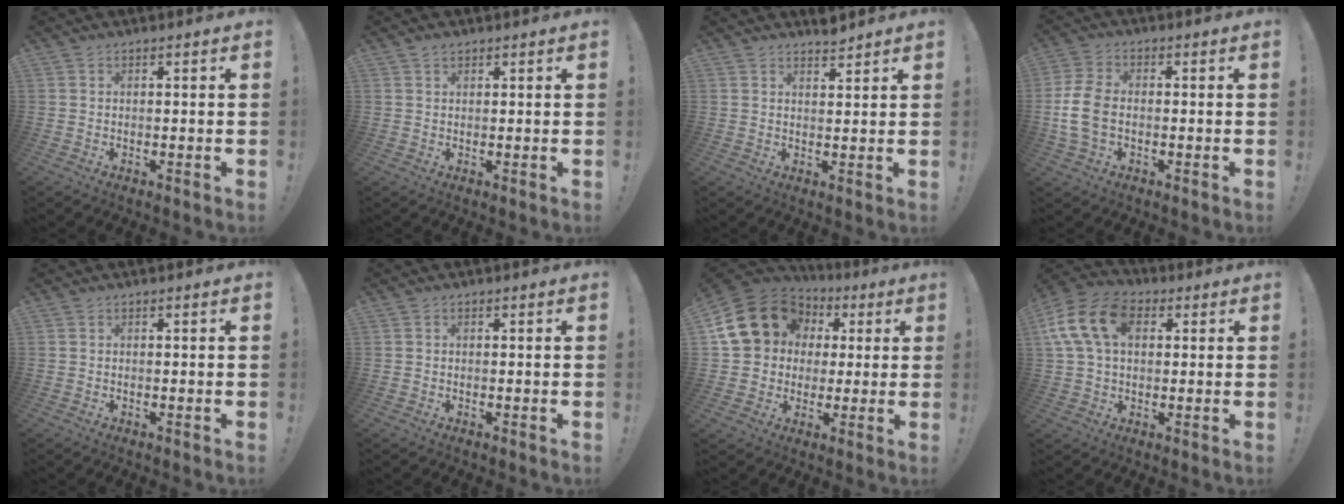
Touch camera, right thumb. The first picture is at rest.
{"total": 1.4, "force": [1.0, 0.8, 0.5], "torque": [-0.009, 0.000, 0.019]}
{"total": 2.8, "force": [2.7, 0.2, 0.7], "torque": [0.006, -0.025, 0.046]}
{"total": 9.4, "force": [-1.6, 6.4, 6.7], "torque": [-0.145, 0.009, -0.025]}
{"total": 0.0}
{"total": 0.0}
{"total": 19.3, "force": [5.8, 16.0, 9.1], "torque": [-0.151, -0.013, 0.130]}
{"total": 16.0, "force": [4.4, 10.9, 10.8], "torque": [-0.201, 0.002, 0.084]}